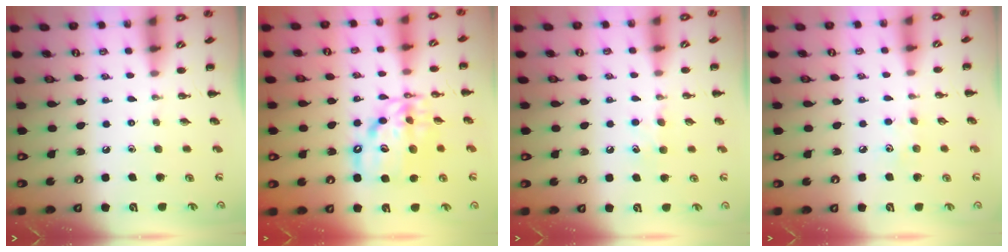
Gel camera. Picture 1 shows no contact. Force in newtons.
{"total": 12.5, "press": 12.0, "slide": 3.4}
{"total": 5.5, "press": 5.2, "slide": 1.7}
{"total": 4.2, "press": 4.0, "slide": 1.2}